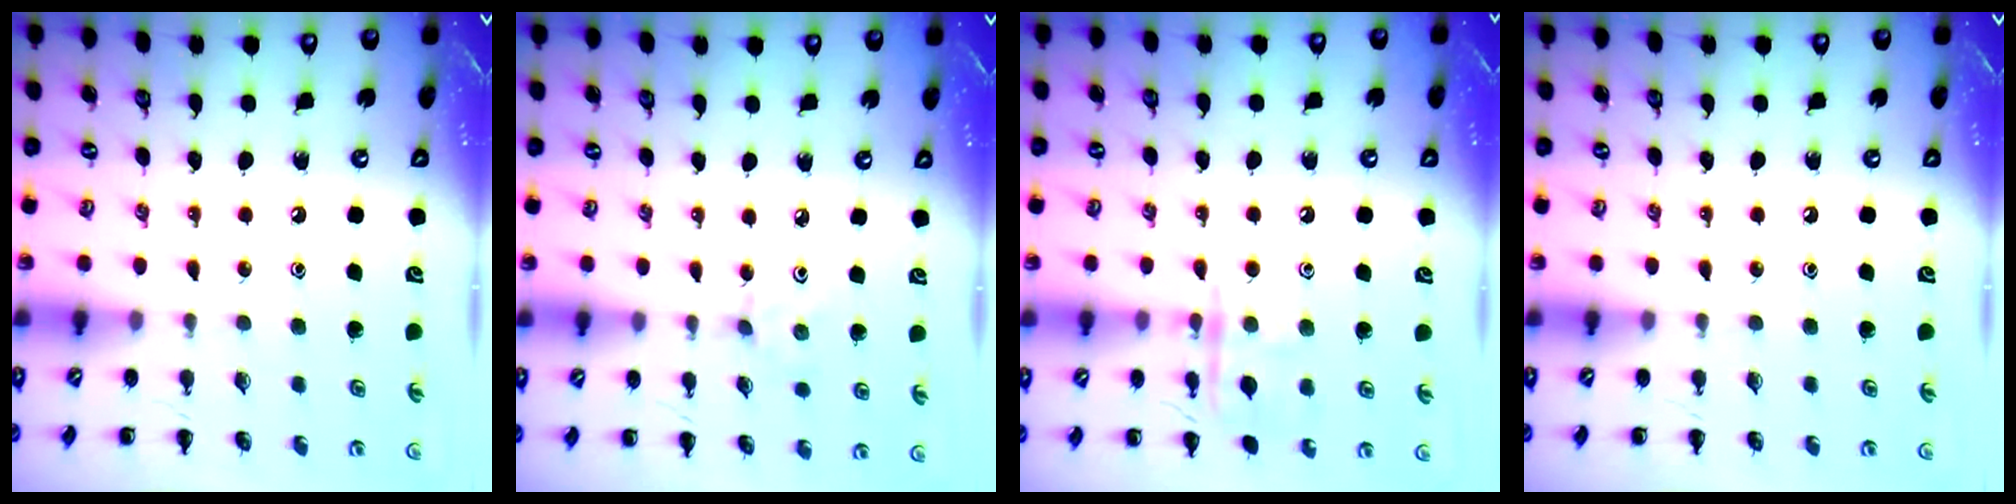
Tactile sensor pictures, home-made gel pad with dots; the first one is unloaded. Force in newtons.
{"total": 2.4, "press": 2.2, "slide": 0.8}
{"total": 11.1, "press": 11.1, "slide": 0.5}
{"total": 0.0}